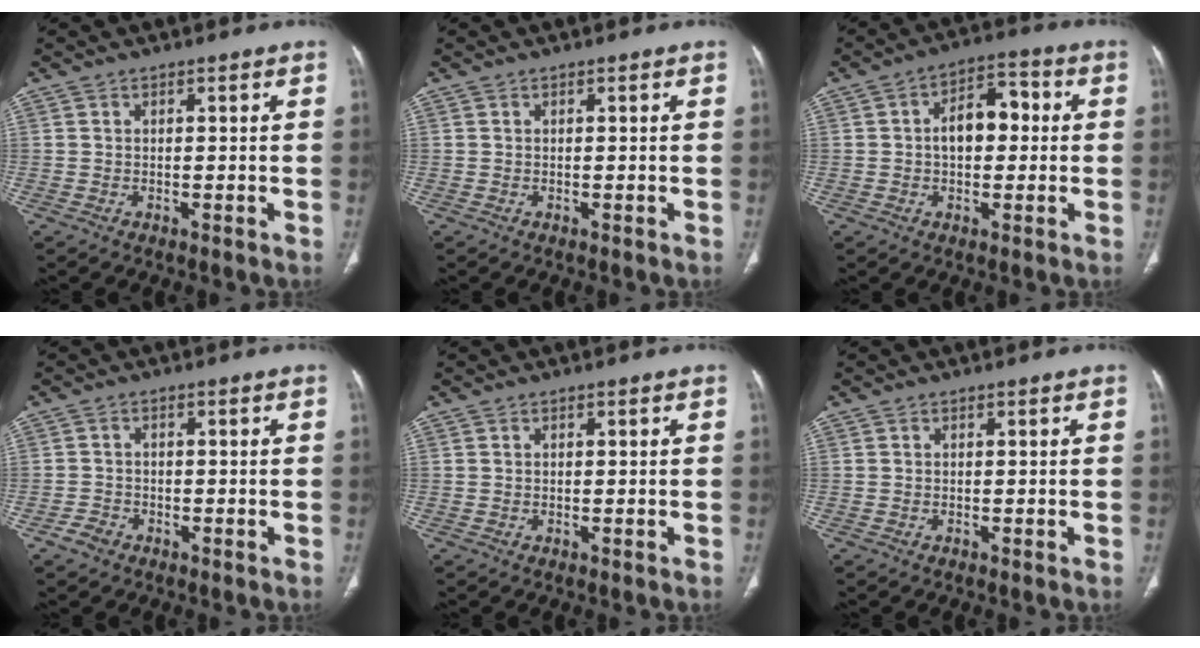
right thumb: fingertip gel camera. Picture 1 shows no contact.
{"total": 0.0}
{"total": 8.7, "force": [0.4, 5.5, 6.7], "torque": [-0.084, 0.027, 0.000]}
{"total": 2.4, "force": [-1.6, 1.7, 0.7], "torque": [-0.014, 0.011, -0.028]}
{"total": 0.0}
{"total": 0.0}